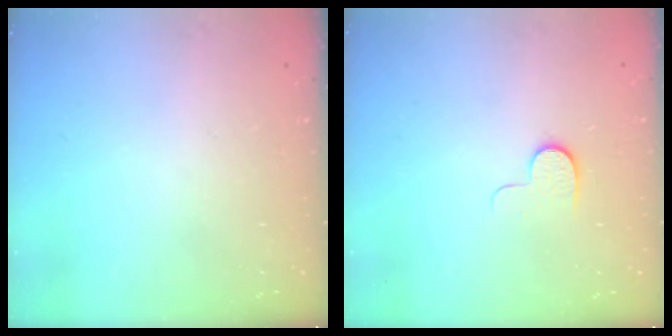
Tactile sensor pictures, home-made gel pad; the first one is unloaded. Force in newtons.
{"total": 6.0, "press": 6.0, "slide": 0.6}